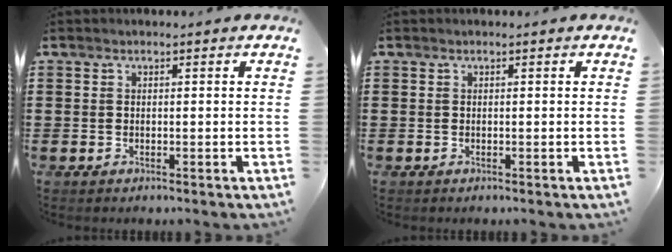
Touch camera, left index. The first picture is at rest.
{"total": 0.0}